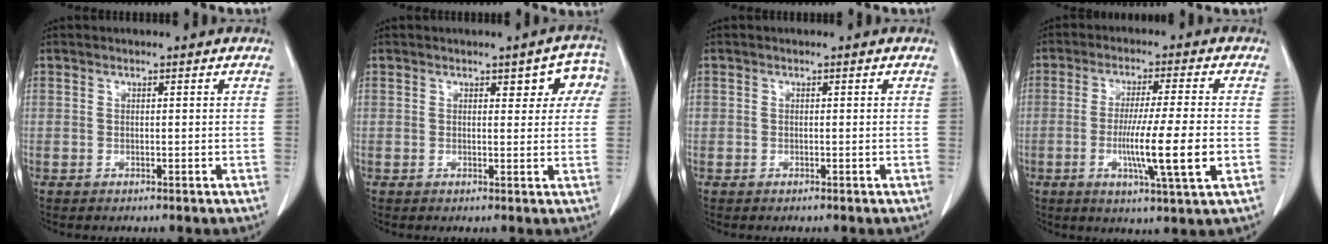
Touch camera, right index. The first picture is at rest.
{"total": 4.9, "force": [2.0, 2.2, 3.9], "torque": [-0.029, 0.015, 0.017]}
{"total": 0.0}
{"total": 10.9, "force": [-2.4, -0.6, 10.6], "torque": [-0.182, -0.021, -0.044]}